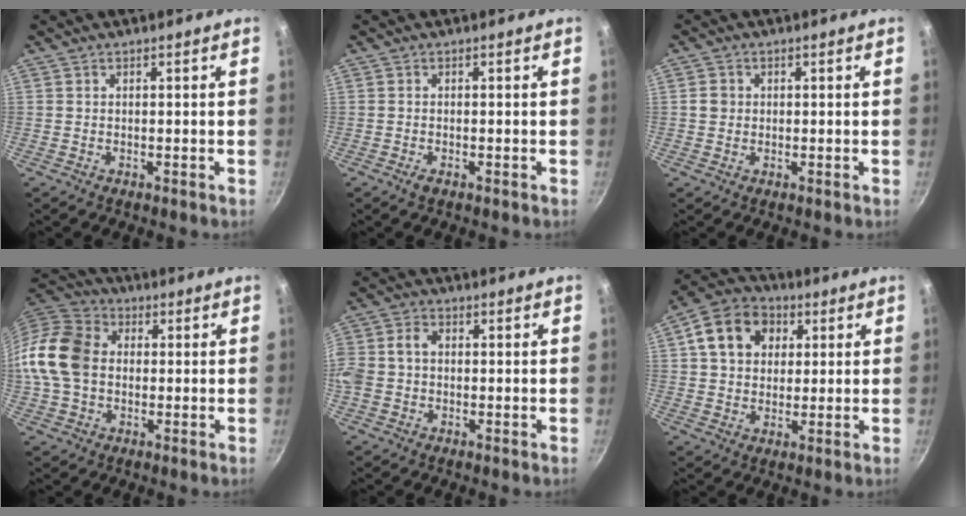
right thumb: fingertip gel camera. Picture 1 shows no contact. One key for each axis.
{"total": 1.0, "fx": -0.6, "fy": 0.4, "fz": 0.7, "tx": -0.019, "ty": 0.000, "tz": -0.012}
{"total": 2.4, "fx": 0.1, "fy": 2.2, "fz": 0.9, "tx": -0.006, "ty": 0.007, "tz": -0.001}
{"total": 13.5, "fx": 0.0, "fy": 10.5, "fz": 8.5, "tx": -0.142, "ty": 0.023, "tz": -0.016}
{"total": 6.8, "fx": -0.2, "fy": 5.4, "fz": 4.2, "tx": -0.086, "ty": 0.019, "tz": -0.018}
{"total": 12.3, "fx": 3.3, "fy": 9.7, "fz": 6.7, "tx": -0.092, "ty": 0.015, "tz": 0.041}